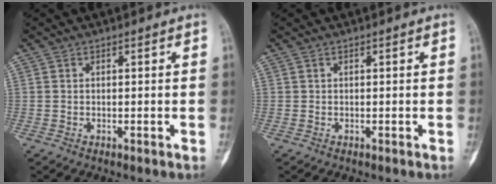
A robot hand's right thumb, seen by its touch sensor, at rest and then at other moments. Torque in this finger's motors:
{"motor_torque": [0.00, -0.01, 0.20, 0.04, 0.03]}